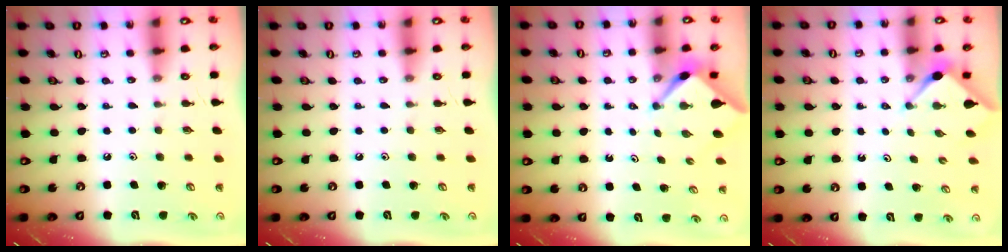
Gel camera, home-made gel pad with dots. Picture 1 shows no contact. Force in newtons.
{"total": 0.0}
{"total": 2.6, "press": 2.5, "slide": 0.3}
{"total": 2.9, "press": 2.8, "slide": 0.4}